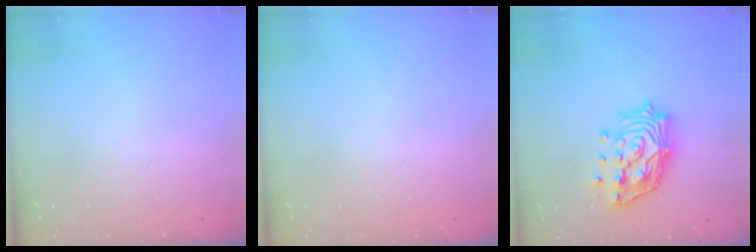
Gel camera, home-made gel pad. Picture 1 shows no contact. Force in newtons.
{"total": 0.0}
{"total": 16.9, "press": 16.7, "slide": 2.3}